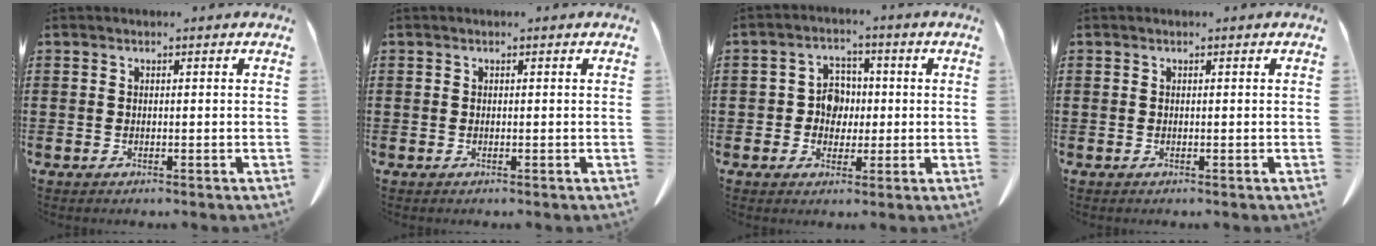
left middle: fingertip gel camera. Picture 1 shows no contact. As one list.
[{"total": 0.0}, {"total": 4.6, "force": [0.0, 4.1, 2.1], "torque": [-0.055, 0.014, -0.004]}, {"total": 0.0}]